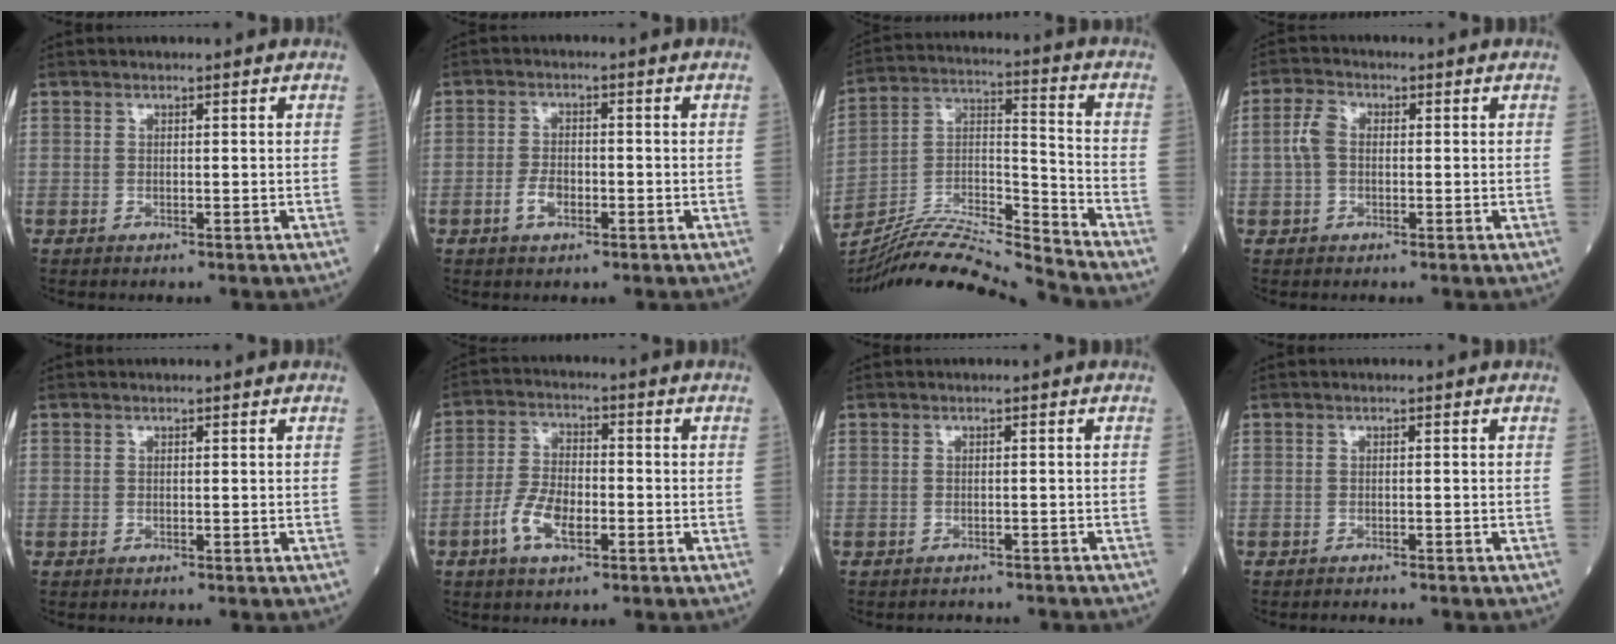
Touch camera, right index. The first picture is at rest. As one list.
[{"total": 3.2, "force": [-1.4, 1.6, 2.4], "torque": [-0.048, 0.004, -0.026]}, {"total": 18.0, "force": [-17.2, -1.5, 5.2], "torque": [-0.094, 0.020, -0.305]}, {"total": 3.4, "force": [0.0, 2.3, 2.5], "torque": [-0.067, 0.015, -0.004]}, {"total": 0.0}, {"total": 7.7, "force": [-3.3, 3.3, 6.2], "torque": [-0.132, 0.005, -0.064]}, {"total": 4.0, "force": [-3.9, 0.9, 0.6], "torque": [-0.003, -0.005, -0.045]}, {"total": 1.6, "force": [-1.5, 0.3, 0.4], "torque": [-0.010, -0.003, -0.017]}]